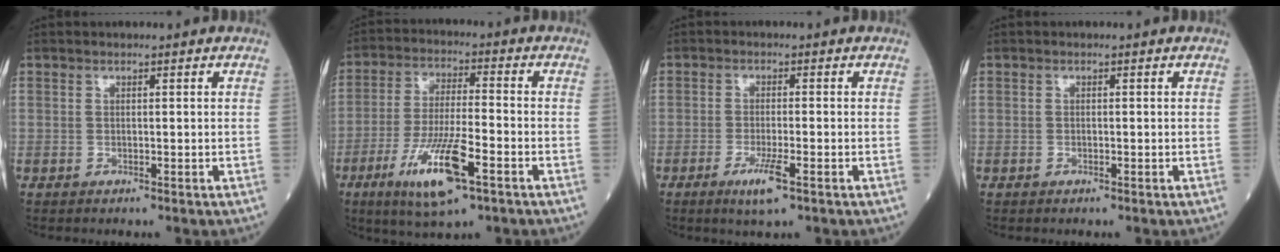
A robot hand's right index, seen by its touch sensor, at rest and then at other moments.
{"total": 12.3, "force": [-5.7, 2.1, 10.7], "torque": [-0.208, -0.021, -0.100]}
{"total": 4.5, "force": [-2.3, 0.4, 3.8], "torque": [-0.074, -0.010, -0.042]}
{"total": 0.0}